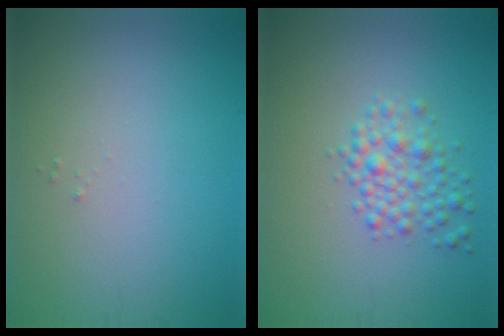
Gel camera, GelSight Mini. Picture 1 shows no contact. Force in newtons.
{"total": 2.8, "press": 2.8, "slide": 0.1}